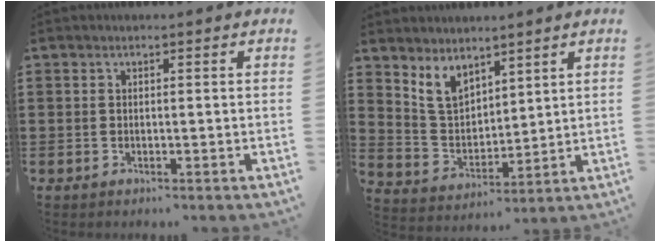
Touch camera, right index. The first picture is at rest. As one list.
[{"total": 6.1, "force": [4.3, 3.4, 2.6], "torque": [-0.069, -0.004, 0.082]}]